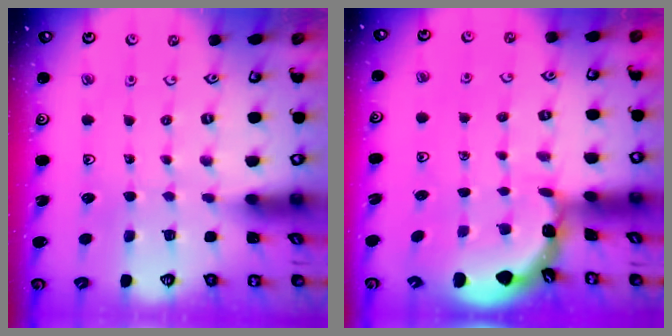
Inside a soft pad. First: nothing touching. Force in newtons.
{"total": 1.8, "press": 1.8, "slide": 0.1}